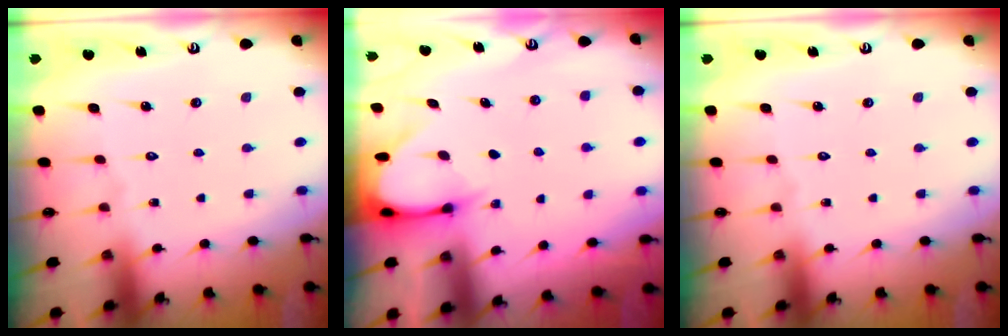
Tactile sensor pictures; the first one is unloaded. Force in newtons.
{"total": 3.4, "press": 3.4, "slide": 0.4}
{"total": 0.0}